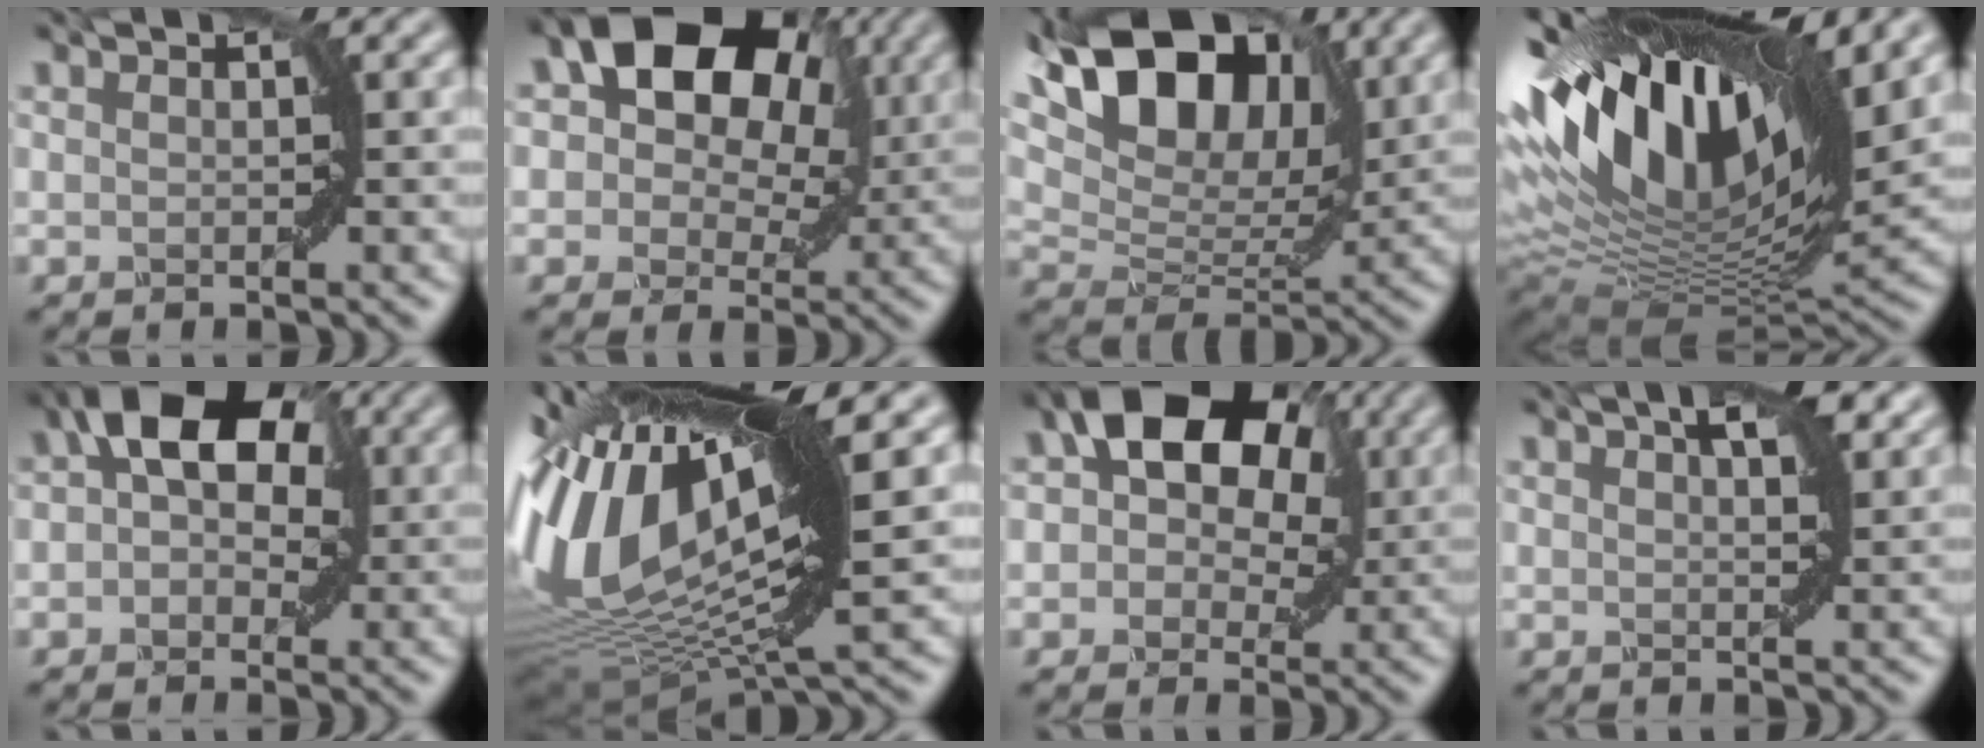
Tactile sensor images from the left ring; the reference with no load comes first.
{"total": 13.7, "force": [4.8, 9.2, 9.0], "torque": [-0.111, 0.040, 0.058]}
{"total": 12.4, "force": [6.4, 6.8, 8.1], "torque": [-0.143, 0.018, 0.100]}
{"total": 17.6, "force": [6.9, 6.7, 14.7], "torque": [-0.268, 0.024, 0.107]}
{"total": 9.4, "force": [2.5, 6.0, 6.7], "torque": [-0.078, 0.031, 0.018]}
{"total": 17.2, "force": [3.0, 6.1, 15.8], "torque": [-0.333, 0.016, 0.048]}
{"total": 12.2, "force": [3.9, 8.3, 8.0], "torque": [-0.088, 0.050, 0.030]}
{"total": 4.9, "force": [2.9, 1.8, 3.5], "torque": [-0.031, 0.019, 0.023]}